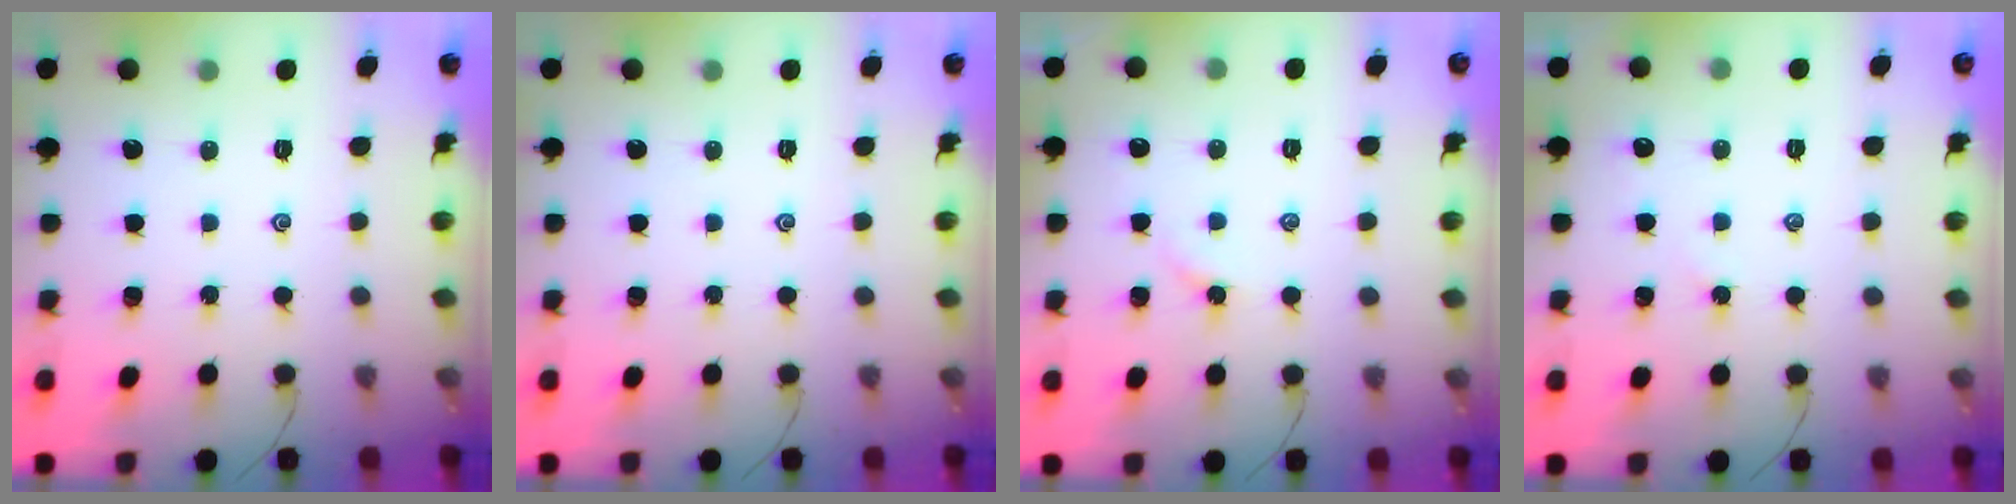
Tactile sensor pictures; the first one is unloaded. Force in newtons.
{"total": 0.0}
{"total": 1.5, "press": 1.4, "slide": 0.3}
{"total": 2.8, "press": 2.8, "slide": 0.5}